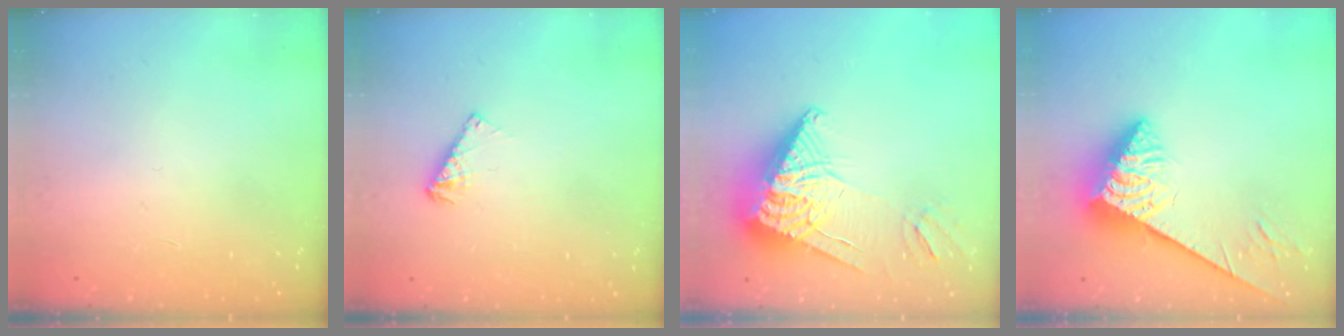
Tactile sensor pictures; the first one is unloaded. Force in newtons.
{"total": 4.7, "press": 4.6, "slide": 0.3}
{"total": 14.2, "press": 14.1, "slide": 1.7}
{"total": 6.0, "press": 6.0, "slide": 0.6}